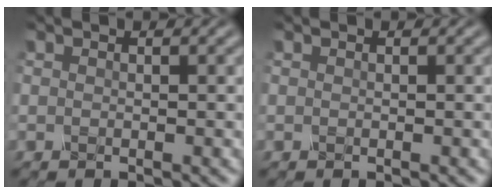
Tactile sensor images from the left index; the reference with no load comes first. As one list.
[{"total": 0.0}]